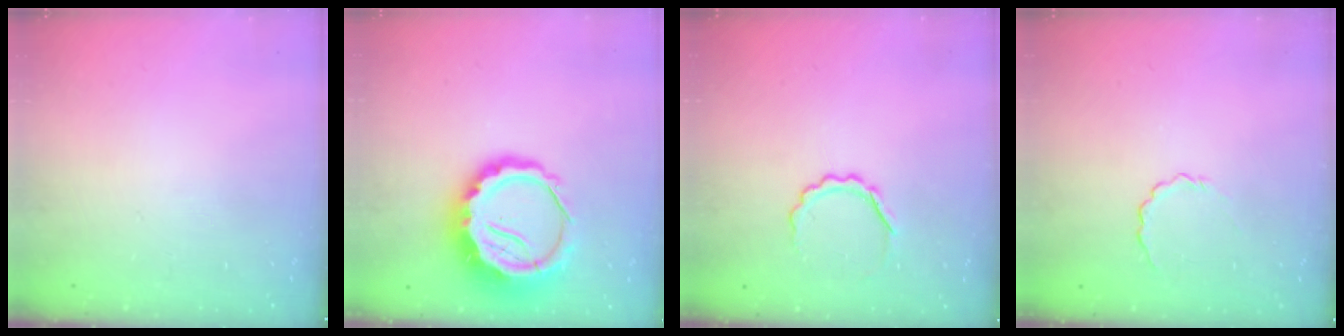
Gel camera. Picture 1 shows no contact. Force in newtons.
{"total": 11.9, "press": 11.6, "slide": 2.4}
{"total": 4.5, "press": 4.5, "slide": 0.4}
{"total": 3.0, "press": 2.8, "slide": 0.9}